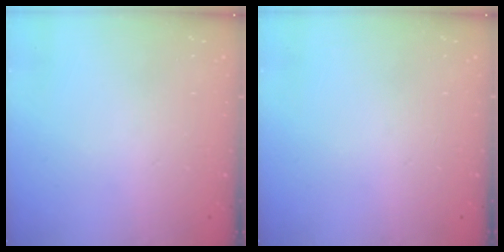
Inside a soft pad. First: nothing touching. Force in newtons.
{"total": 0.0}